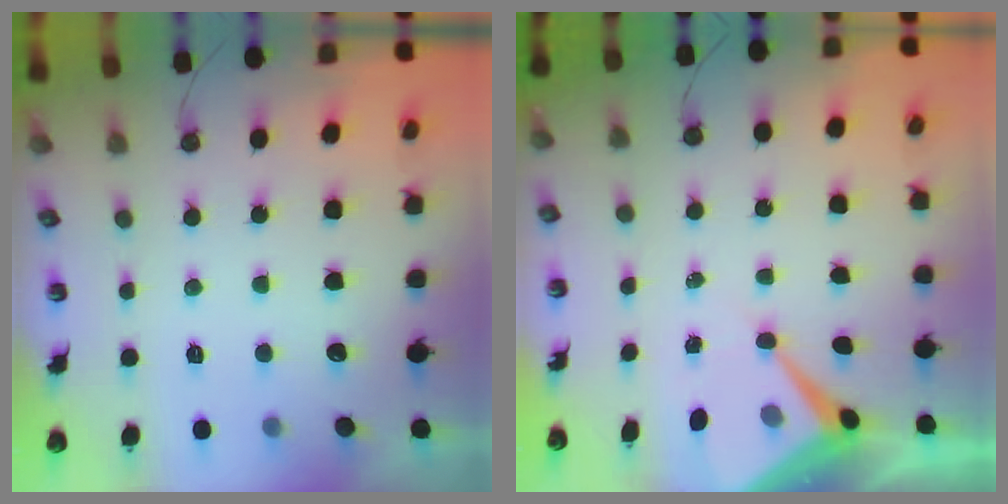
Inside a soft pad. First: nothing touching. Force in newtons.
{"total": 7.8, "press": 7.8, "slide": 0.7}